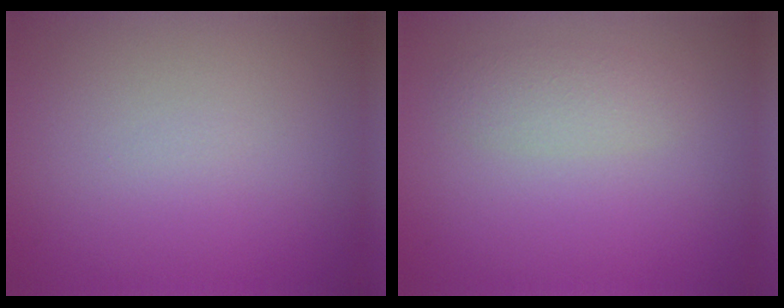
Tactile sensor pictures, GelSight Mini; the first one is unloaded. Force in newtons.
{"total": 1.7, "press": 1.7, "slide": 0.1}